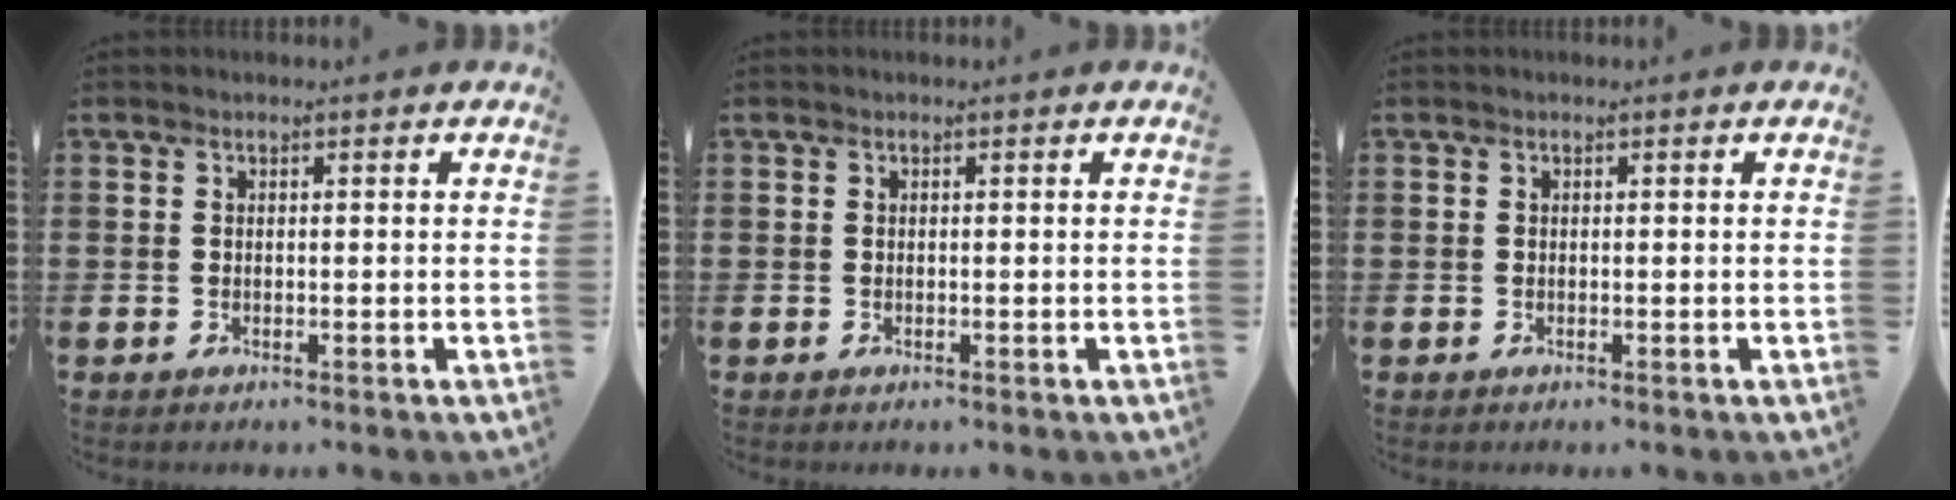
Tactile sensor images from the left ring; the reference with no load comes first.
{"total": 0.0}
{"total": 0.0}